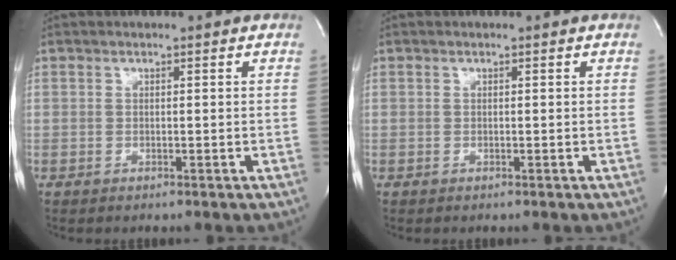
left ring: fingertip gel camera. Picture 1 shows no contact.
{"total": 0.0}